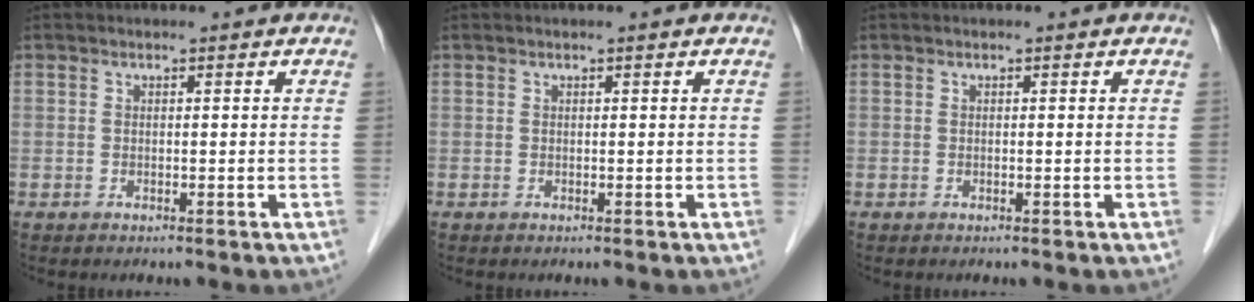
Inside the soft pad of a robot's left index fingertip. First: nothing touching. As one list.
[{"total": 0.0}, {"total": 0.0}]